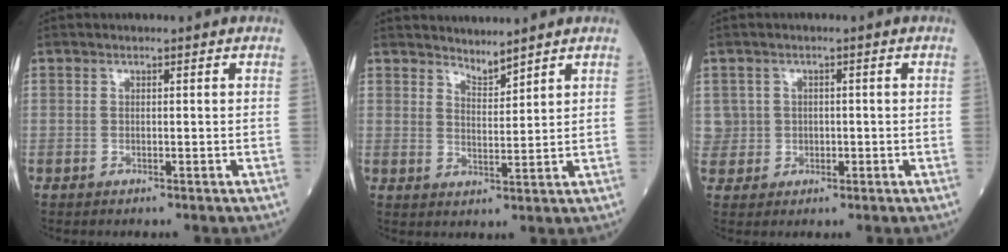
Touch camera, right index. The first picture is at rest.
{"total": 2.9, "force": [2.9, 0.0, 0.5], "torque": [-0.009, -0.004, 0.055]}
{"total": 3.4, "force": [0.5, 3.3, -0.1], "torque": [0.013, 0.008, 0.013]}